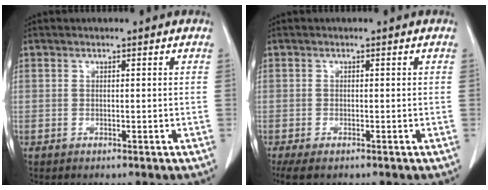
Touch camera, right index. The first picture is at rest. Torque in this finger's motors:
{"motor_torque": [0.33, -0.30, 0.19, 0.04]}